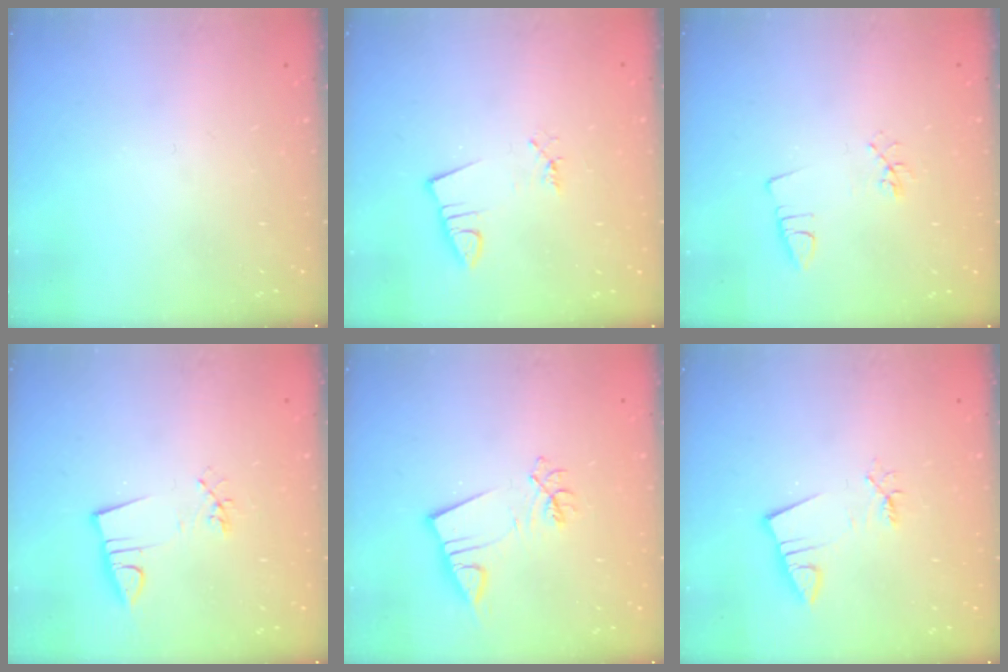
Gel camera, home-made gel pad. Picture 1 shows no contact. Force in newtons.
{"total": 1.0, "press": 1.0, "slide": 0.0}
{"total": 3.5, "press": 3.2, "slide": 1.4}
{"total": 3.5, "press": 2.2, "slide": 2.7}
{"total": 7.0, "press": 6.9, "slide": 1.0}
{"total": 2.8, "press": 2.8, "slide": 0.4}